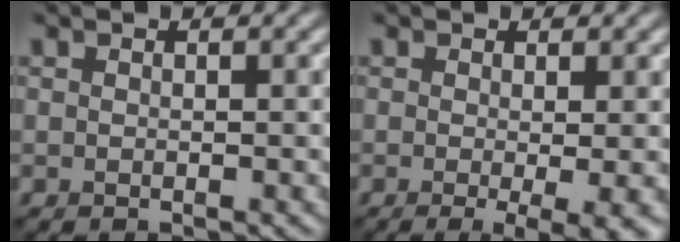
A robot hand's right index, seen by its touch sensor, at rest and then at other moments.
{"total": 4.7, "force": [-1.2, 0.9, 4.4], "torque": [-0.062, -0.016, -0.013]}